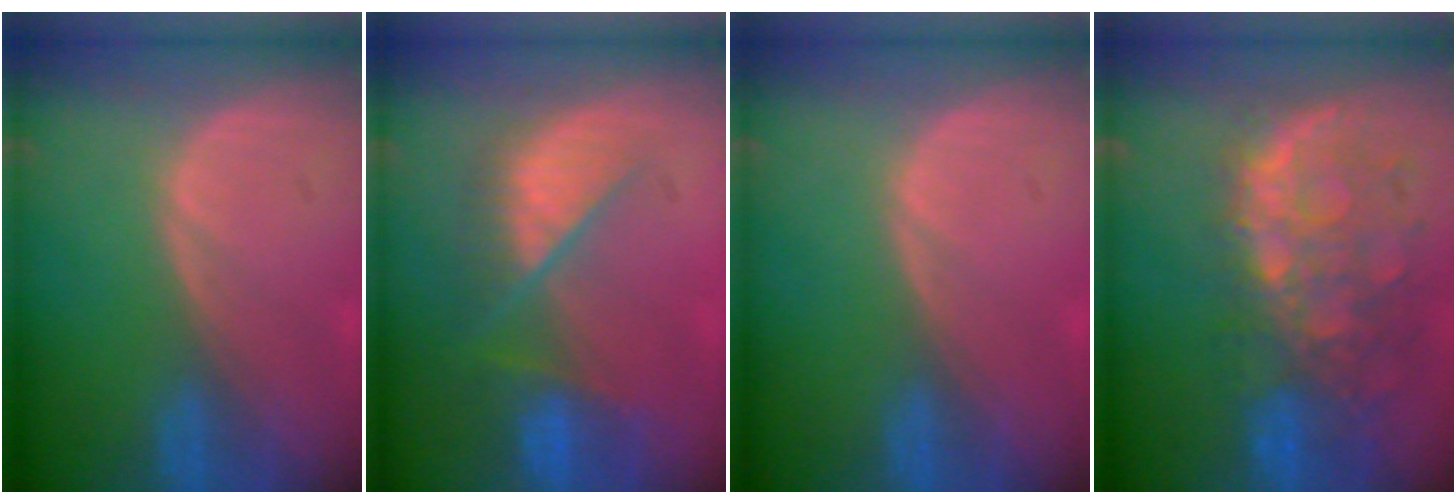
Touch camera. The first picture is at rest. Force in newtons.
{"total": 9.4, "press": 7.9, "slide": 5.0}
{"total": 0.0}
{"total": 11.4, "press": 9.7, "slide": 5.9}